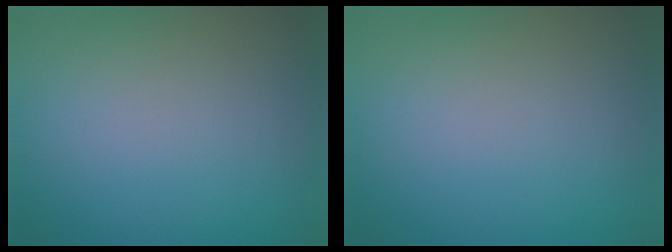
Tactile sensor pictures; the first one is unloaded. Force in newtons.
{"total": 0.0}